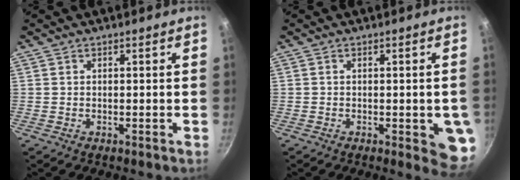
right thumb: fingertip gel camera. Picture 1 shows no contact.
{"total": 7.3, "force": [-1.6, 2.5, 6.7], "torque": [-0.052, 0.000, -0.017]}